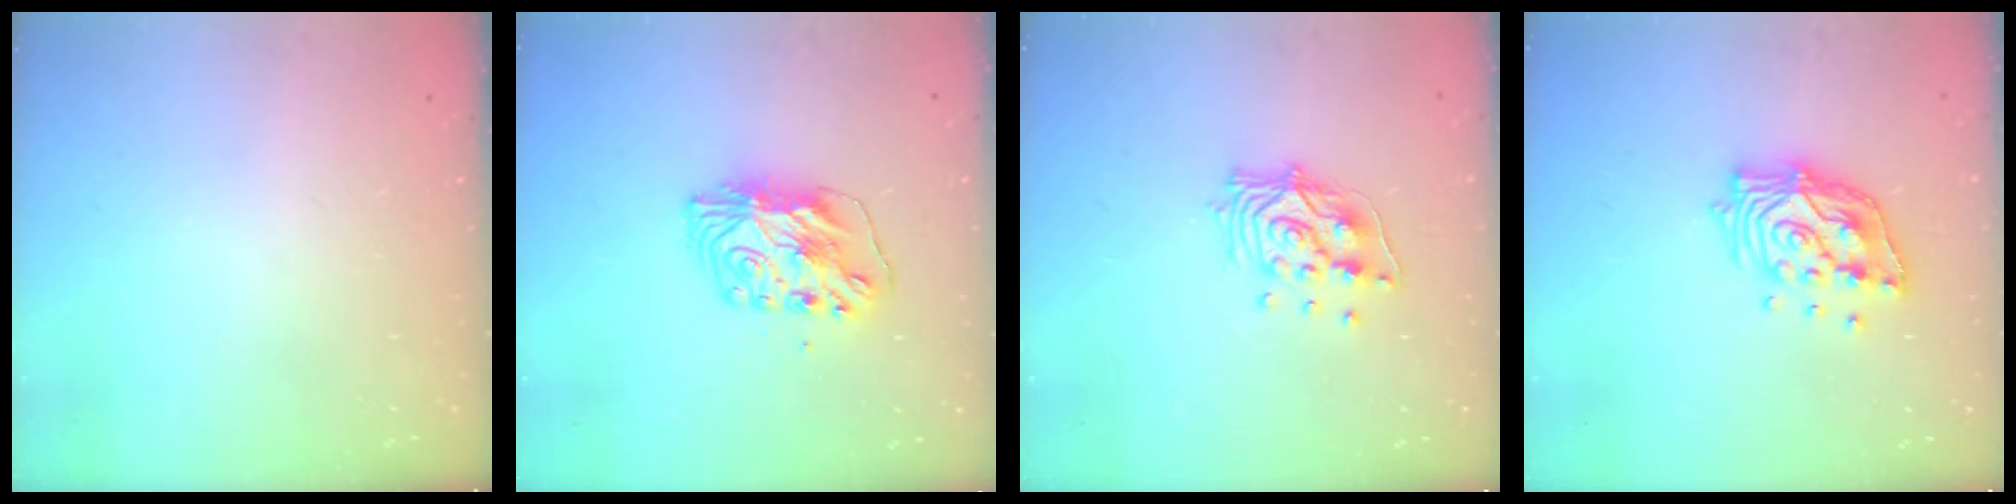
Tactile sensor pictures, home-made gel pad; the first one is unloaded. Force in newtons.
{"total": 8.8, "press": 8.7, "slide": 0.8}
{"total": 12.9, "press": 12.9, "slide": 1.4}
{"total": 13.9, "press": 13.8, "slide": 1.4}